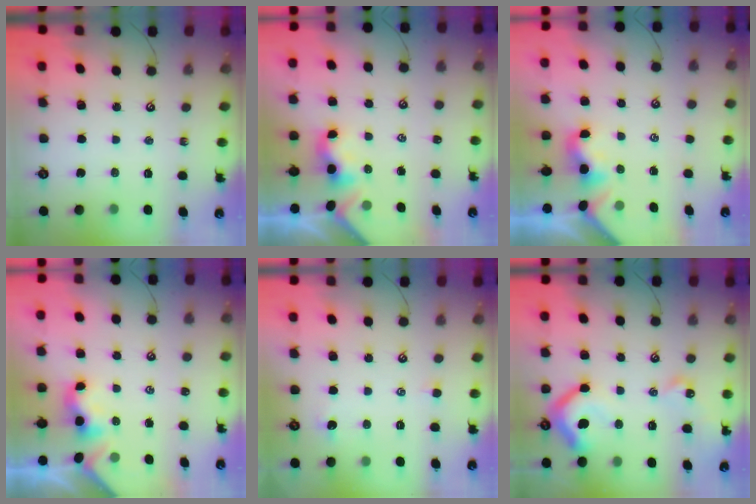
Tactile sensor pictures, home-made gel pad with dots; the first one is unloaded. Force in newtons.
{"total": 0.0}
{"total": 1.8, "press": 1.7, "slide": 0.5}
{"total": 0.0}
{"total": 2.1, "press": 2.0, "slide": 0.4}
{"total": 11.4, "press": 11.4, "slide": 0.8}